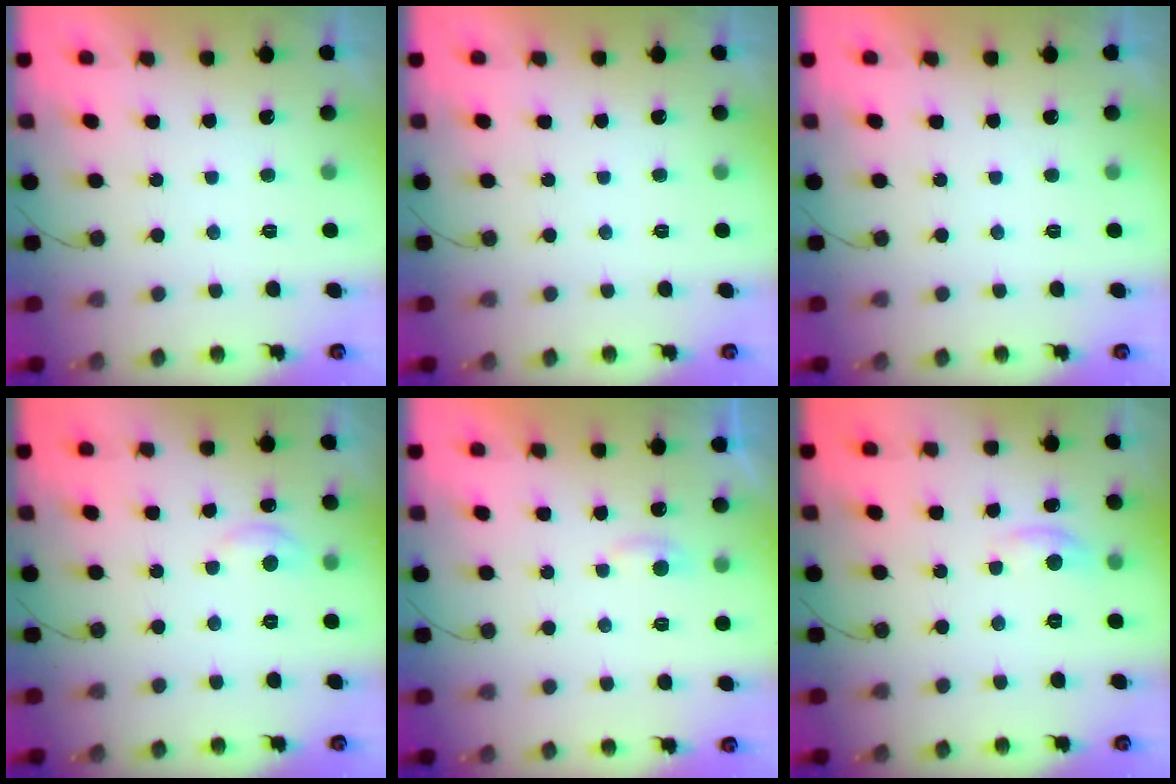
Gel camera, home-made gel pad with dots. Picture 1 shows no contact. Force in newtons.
{"total": 0.0}
{"total": 0.0}
{"total": 4.0, "press": 4.0, "slide": 0.5}
{"total": 2.8, "press": 2.8, "slide": 0.4}
{"total": 4.2, "press": 4.2, "slide": 0.1}